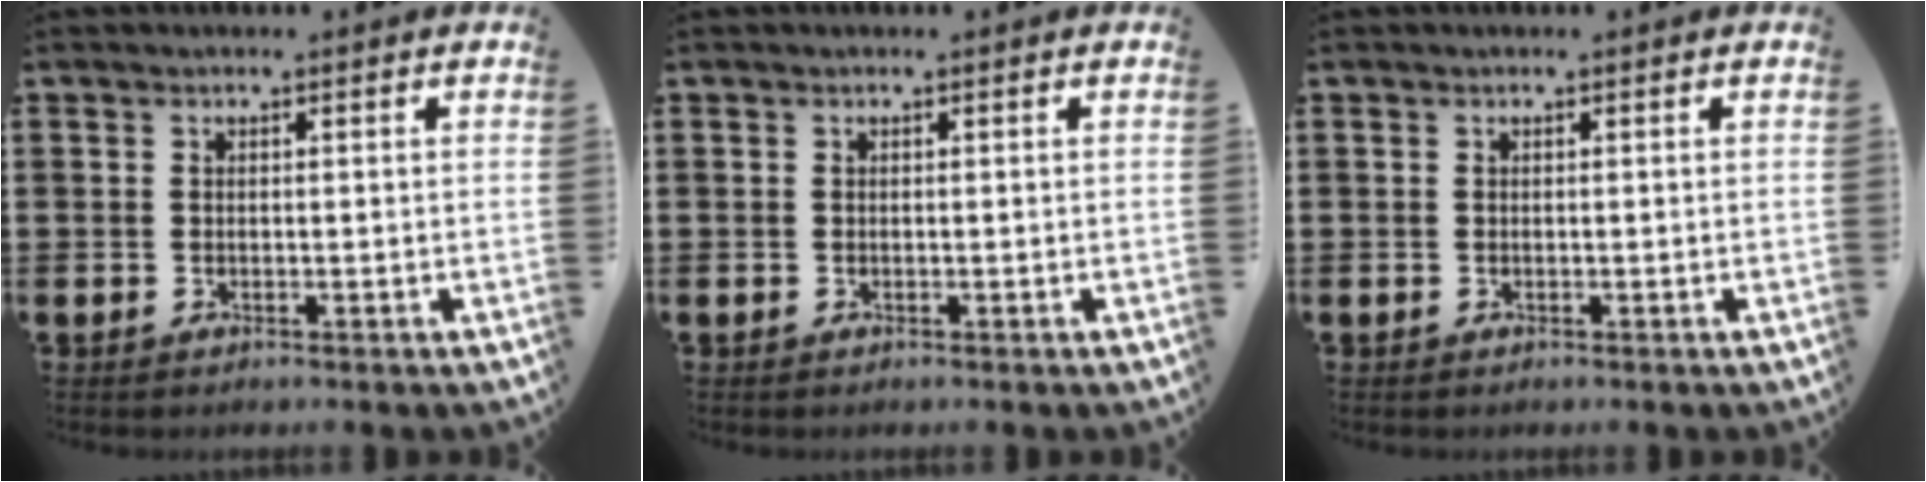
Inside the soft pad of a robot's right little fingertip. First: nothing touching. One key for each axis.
{"total": 0.0}
{"total": 0.0}